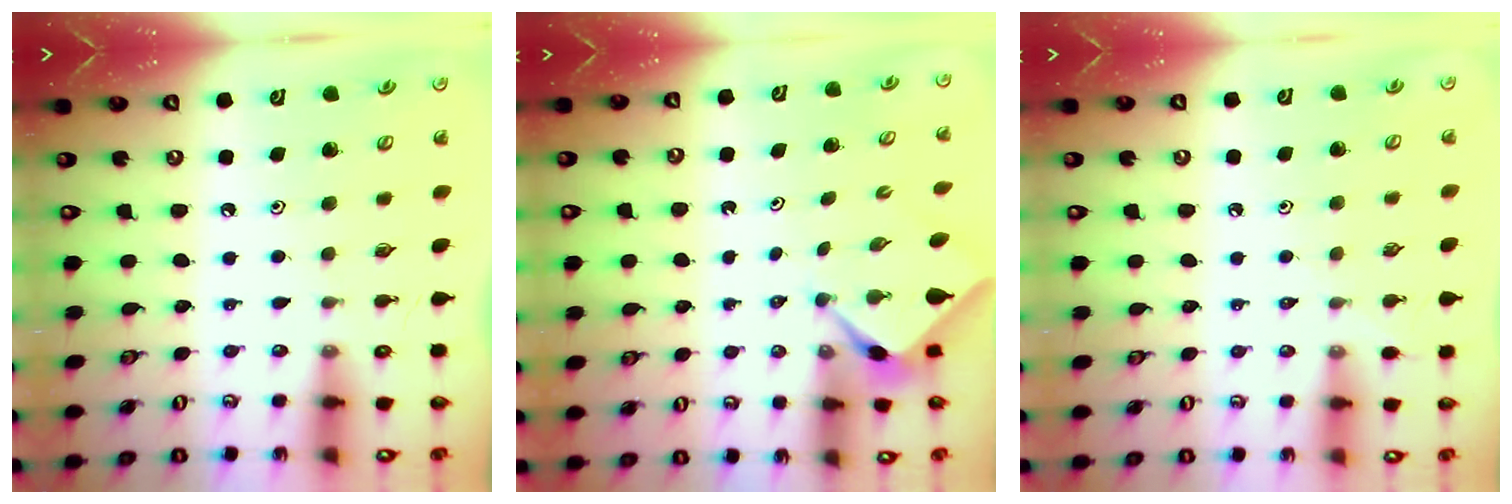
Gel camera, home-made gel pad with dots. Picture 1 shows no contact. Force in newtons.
{"total": 2.3, "press": 2.2, "slide": 0.3}
{"total": 1.8, "press": 1.7, "slide": 0.4}